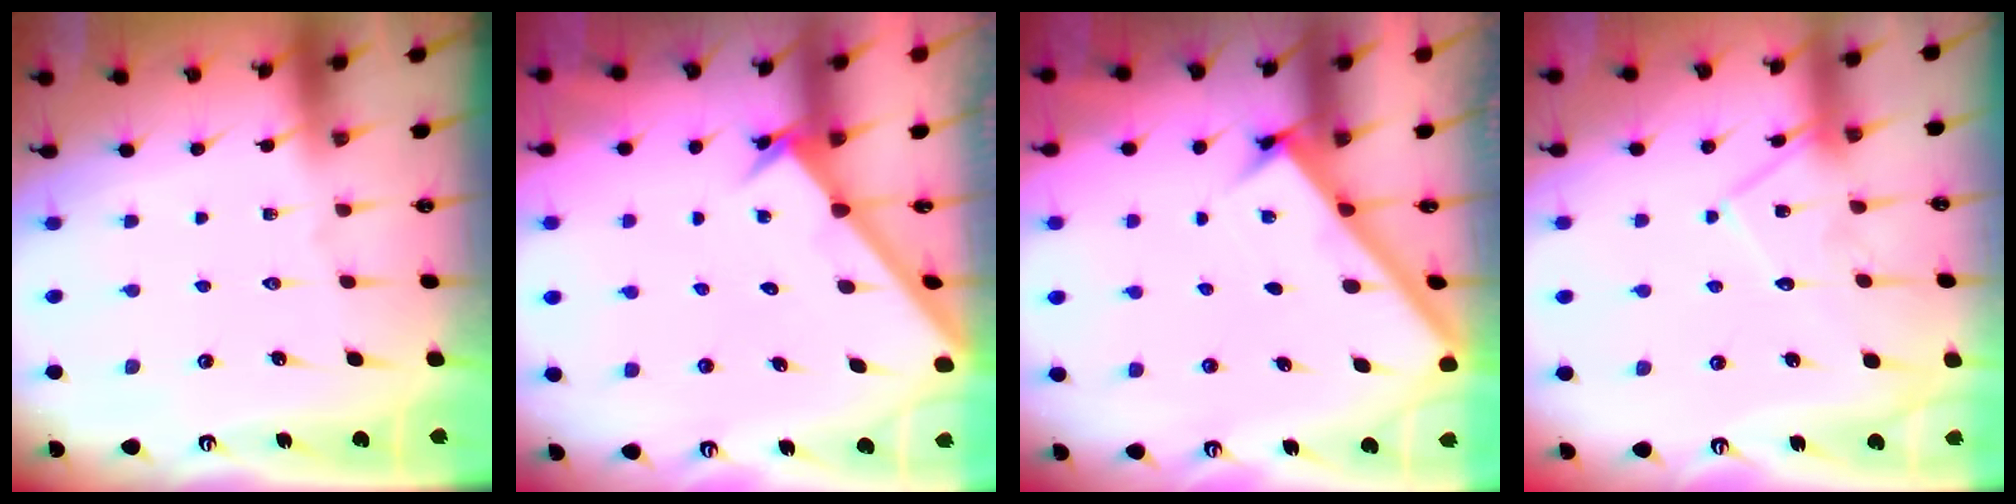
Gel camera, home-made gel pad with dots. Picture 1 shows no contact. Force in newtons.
{"total": 2.1, "press": 2.1, "slide": 0.2}
{"total": 2.6, "press": 2.6, "slide": 0.3}
{"total": 10.9, "press": 10.9, "slide": 0.6}